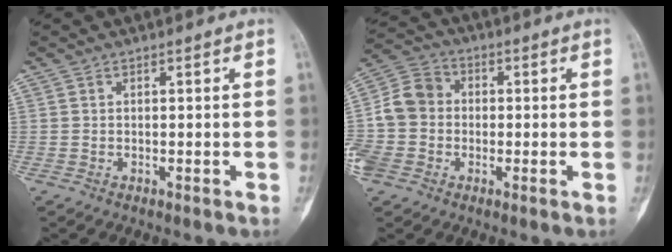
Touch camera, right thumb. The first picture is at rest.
{"total": 11.5, "force": [-1.6, 10.0, 5.5], "torque": [-0.111, 0.033, -0.038]}